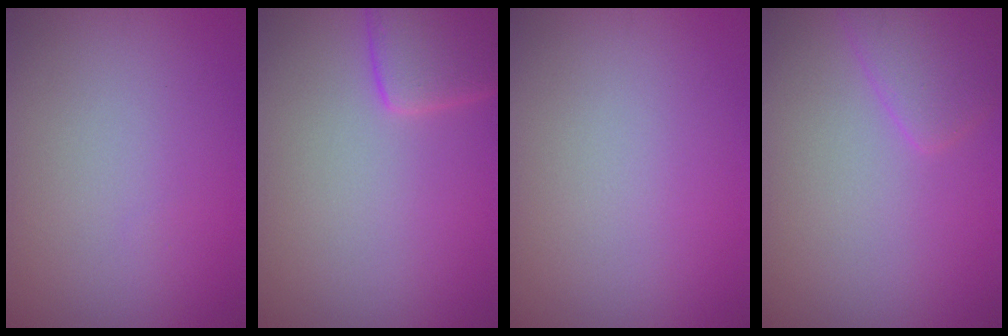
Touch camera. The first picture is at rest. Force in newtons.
{"total": 4.1, "press": 4.1, "slide": 0.3}
{"total": 0.0}
{"total": 3.0, "press": 2.9, "slide": 0.3}